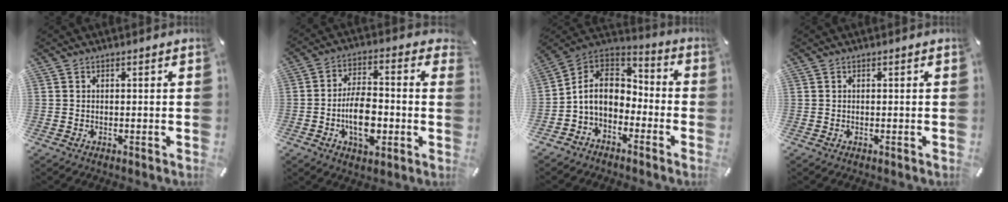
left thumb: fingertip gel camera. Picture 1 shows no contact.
{"total": 12.4, "force": [-3.1, 7.5, 9.5], "torque": [-0.159, -0.005, -0.057]}
{"total": 9.2, "force": [-2.7, 7.5, 4.6], "torque": [-0.116, 0.013, -0.053]}
{"total": 0.0}